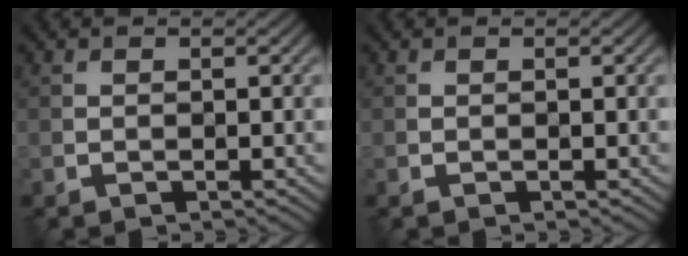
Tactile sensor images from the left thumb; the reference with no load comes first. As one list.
[{"total": 0.0}]